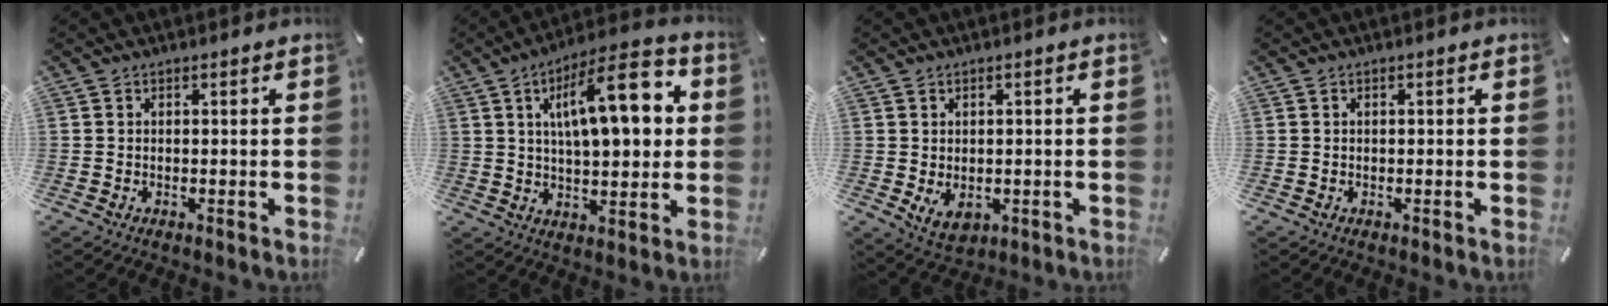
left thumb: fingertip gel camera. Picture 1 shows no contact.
{"total": 17.7, "force": [5.6, 6.9, 15.4], "torque": [-0.240, -0.008, 0.081]}
{"total": 4.3, "force": [-0.6, 3.2, 2.8], "torque": [-0.042, -0.006, -0.012]}
{"total": 0.0}